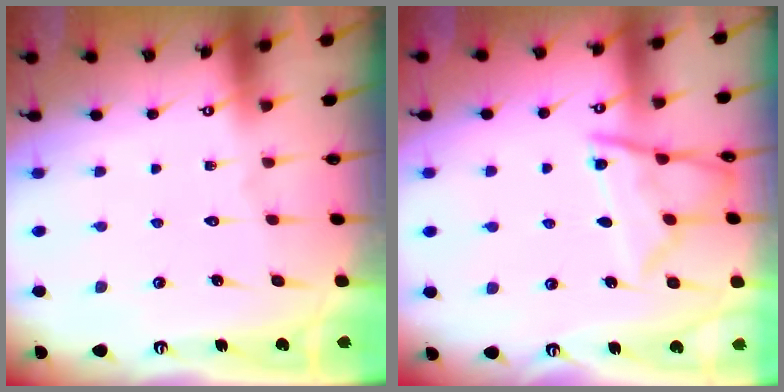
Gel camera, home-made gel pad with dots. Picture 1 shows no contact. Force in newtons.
{"total": 9.9, "press": 9.9, "slide": 0.5}